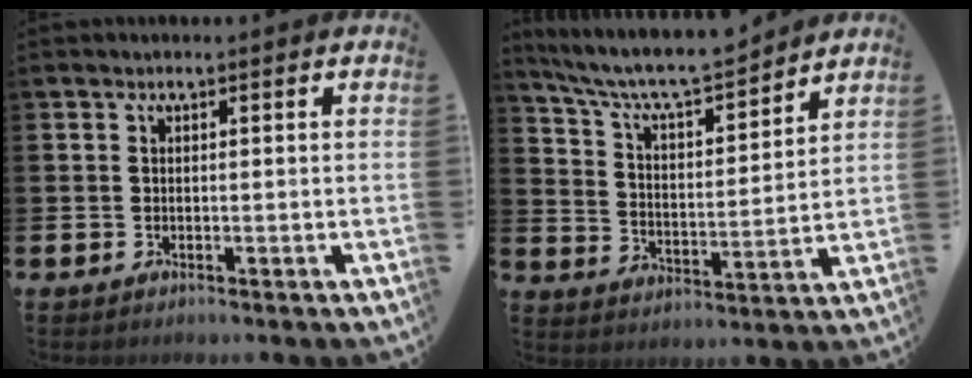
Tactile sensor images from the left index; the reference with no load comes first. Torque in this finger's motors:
{"motor_torque": [0.26, -0.50, 0.77, 0.21]}